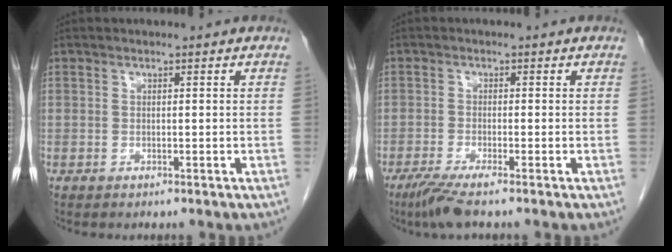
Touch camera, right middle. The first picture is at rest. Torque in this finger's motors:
{"motor_torque": [0.44, -0.62, 0.28, 0.06]}